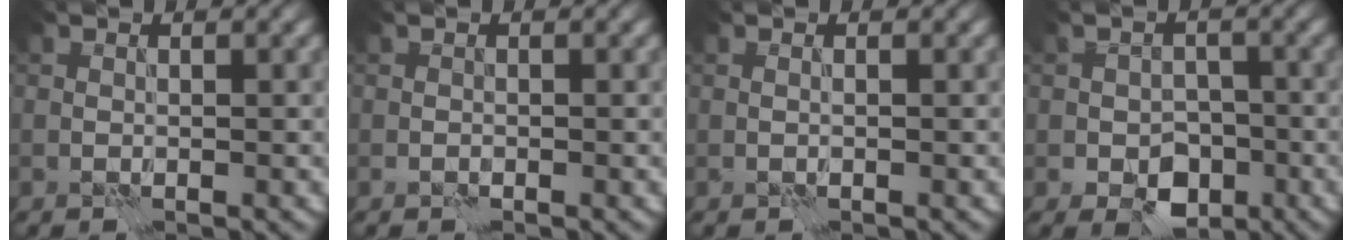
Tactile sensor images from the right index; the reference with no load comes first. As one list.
[{"total": 0.6, "force": [-0.2, 0.5, 0.2], "torque": [-0.003, -0.001, -0.006]}, {"total": 0.0}, {"total": 4.1, "force": [-1.7, 2.9, 2.4], "torque": [-0.029, -0.005, -0.030]}]